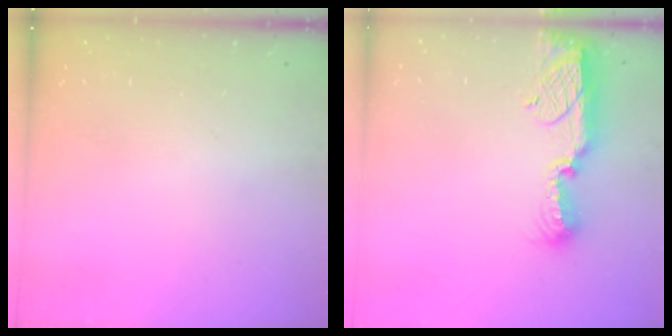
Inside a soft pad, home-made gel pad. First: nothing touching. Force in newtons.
{"total": 13.3, "press": 12.2, "slide": 5.5}